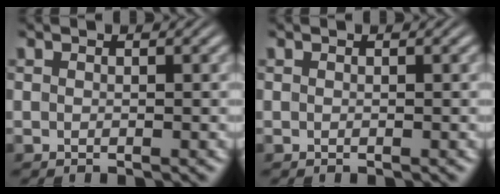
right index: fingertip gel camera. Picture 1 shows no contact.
{"total": 0.0}